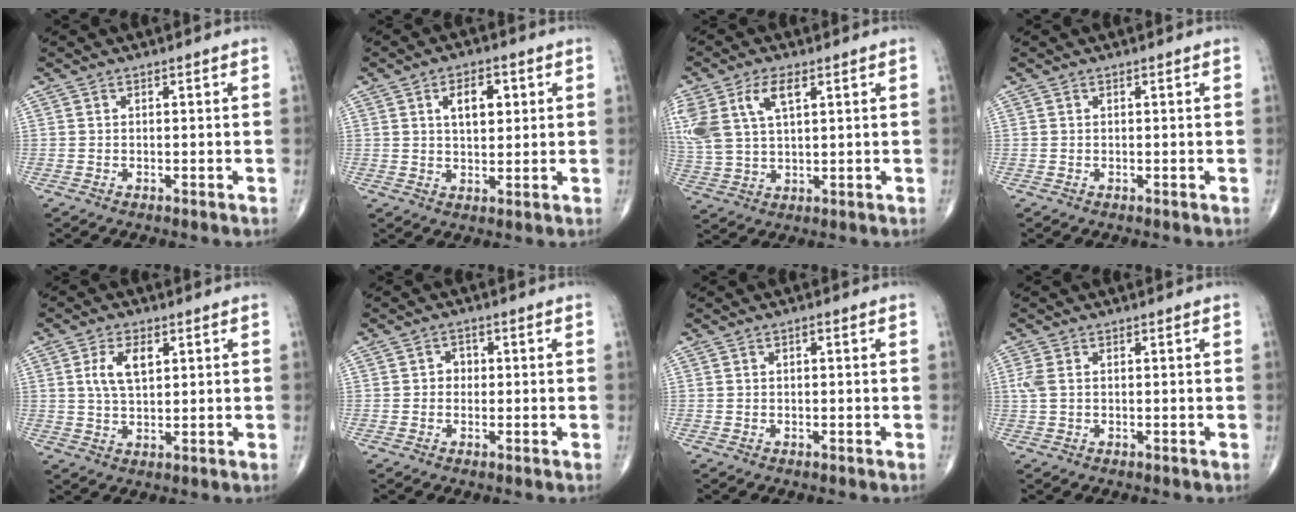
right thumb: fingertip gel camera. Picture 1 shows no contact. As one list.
[{"total": 3.1, "force": [1.0, 1.6, 2.5], "torque": [-0.038, -0.003, 0.017]}, {"total": 12.3, "force": [4.9, 6.3, 9.3], "torque": [-0.219, 0.002, 0.101]}, {"total": 0.0}, {"total": 6.1, "force": [1.9, 3.1, 4.9], "torque": [-0.094, -0.004, 0.038]}, {"total": 2.0, "force": [0.0, 1.8, 0.9], "torque": [0.000, 0.006, -0.006]}, {"total": 0.5, "force": [0.1, 0.2, 0.4], "torque": [-0.008, 0.001, 0.001]}, {"total": 2.3, "force": [0.4, 1.3, 1.8], "torque": [-0.061, 0.009, 0.010]}]